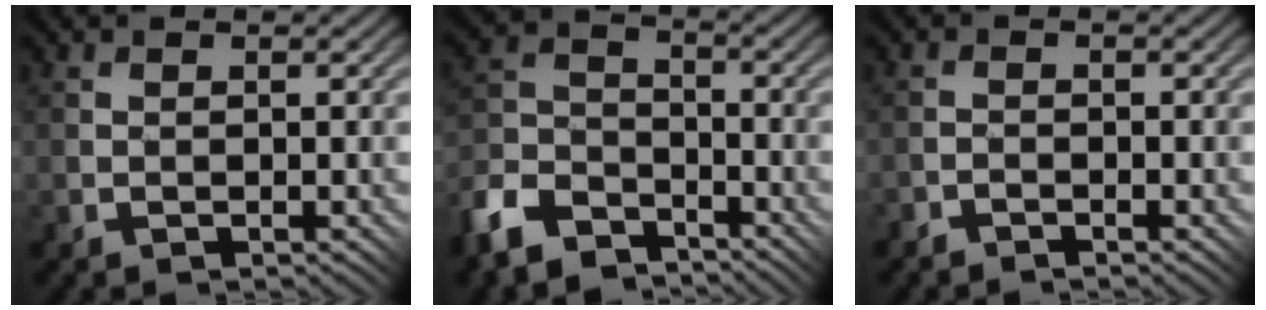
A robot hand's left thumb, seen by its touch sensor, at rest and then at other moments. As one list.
[{"total": 9.6, "force": [-7.2, 4.8, 4.0], "torque": [-0.104, -0.012, -0.154]}, {"total": 1.1, "force": [-1.1, 0.0, 0.0], "torque": [0.003, 0.010, -0.023]}]